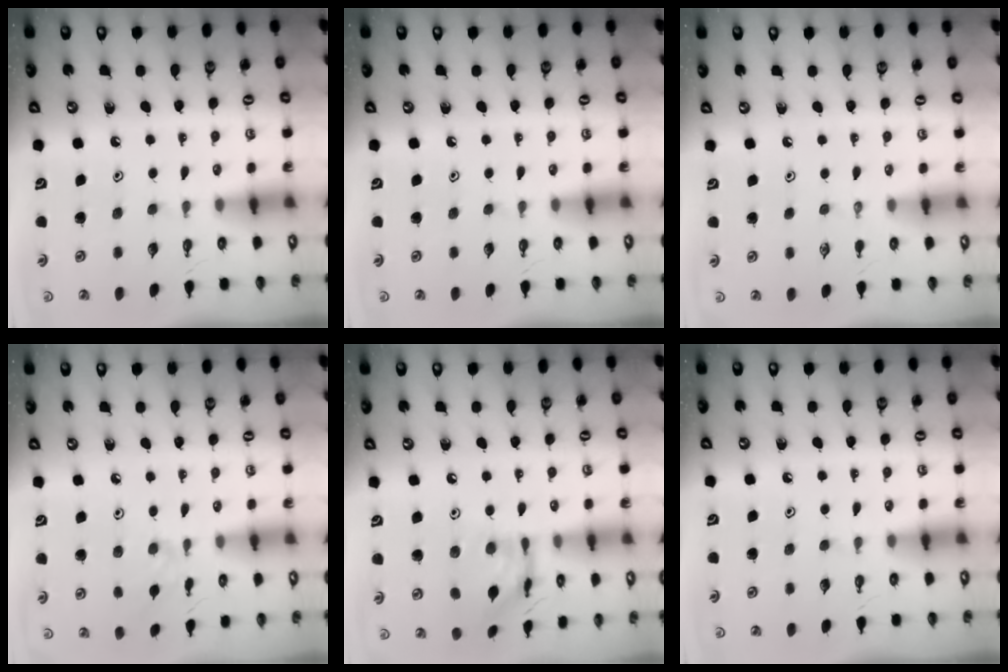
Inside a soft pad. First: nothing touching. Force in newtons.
{"total": 0.0}
{"total": 0.0}
{"total": 2.9, "press": 2.8, "slide": 0.5}
{"total": 12.2, "press": 12.2, "slide": 1.1}
{"total": 0.0}